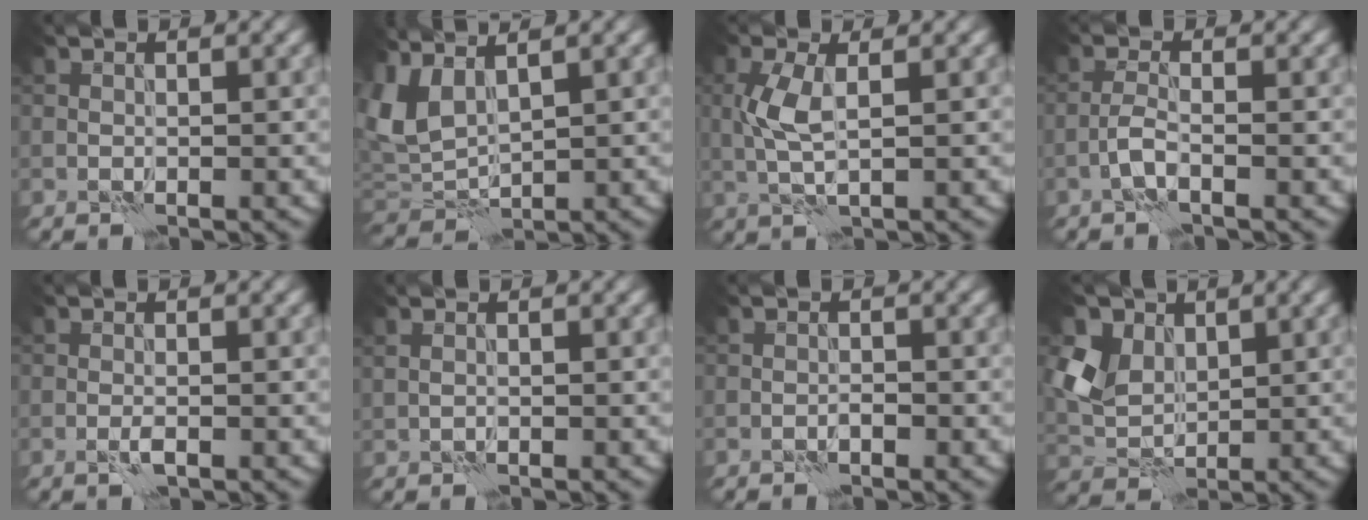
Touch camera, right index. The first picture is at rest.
{"total": 4.0, "force": [2.0, 2.1, 2.8], "torque": [-0.074, 0.002, 0.044]}
{"total": 3.2, "force": [0.2, 1.0, 3.0], "torque": [-0.076, 0.004, 0.007]}
{"total": 1.8, "force": [-1.0, 0.4, 1.5], "torque": [-0.032, 0.008, -0.025]}
{"total": 0.9, "force": [-0.4, 0.0, 0.7], "torque": [-0.016, 0.000, -0.011]}
{"total": 0.5, "force": [0.3, 0.2, 0.3], "torque": [-0.010, -0.001, 0.001]}
{"total": 0.7, "force": [-0.4, 0.2, 0.5], "torque": [-0.009, 0.005, -0.008]}
{"total": 4.9, "force": [2.0, 3.6, 2.5], "torque": [-0.064, 0.002, 0.040]}